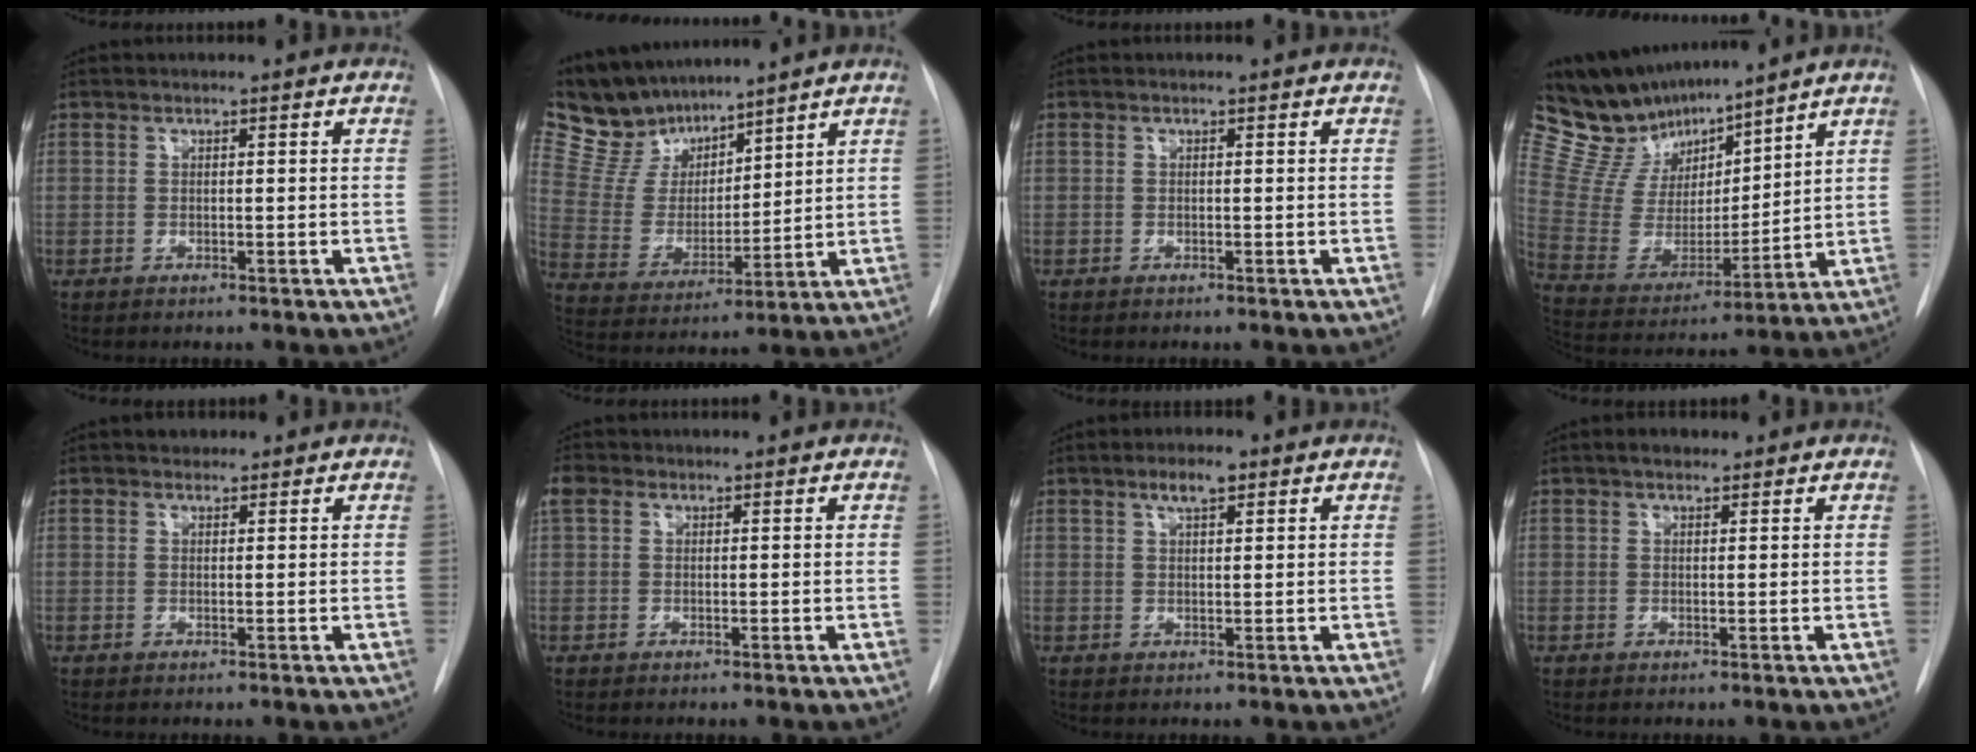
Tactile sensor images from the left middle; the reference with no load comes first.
{"total": 12.2, "force": [10.8, 4.5, 3.5], "torque": [-0.086, 0.016, 0.218]}
{"total": 0.0}
{"total": 16.2, "force": [14.3, 4.3, 6.3], "torque": [-0.129, 0.003, 0.278]}
{"total": 1.5, "force": [1.1, 0.9, 0.3], "torque": [-0.007, 0.005, 0.015]}
{"total": 2.1, "force": [1.0, 1.5, 0.9], "torque": [-0.025, 0.021, 0.022]}
{"total": 3.2, "force": [1.9, 0.9, 2.3], "torque": [-0.046, 0.005, 0.034]}
{"total": 2.0, "force": [1.5, 0.9, 1.0], "torque": [-0.021, 0.008, 0.022]}